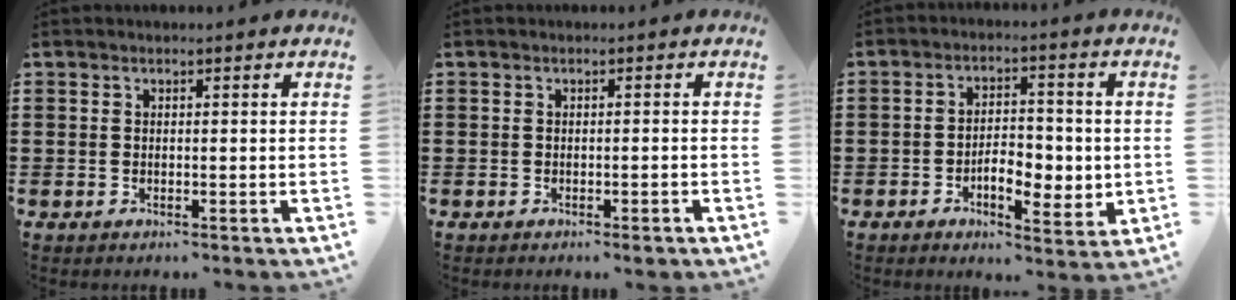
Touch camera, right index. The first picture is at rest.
{"total": 1.1, "force": [-0.9, 0.0, 0.7], "torque": [-0.014, -0.005, -0.016]}
{"total": 6.1, "force": [-1.5, 3.3, 4.8], "torque": [-0.073, 0.002, -0.030]}